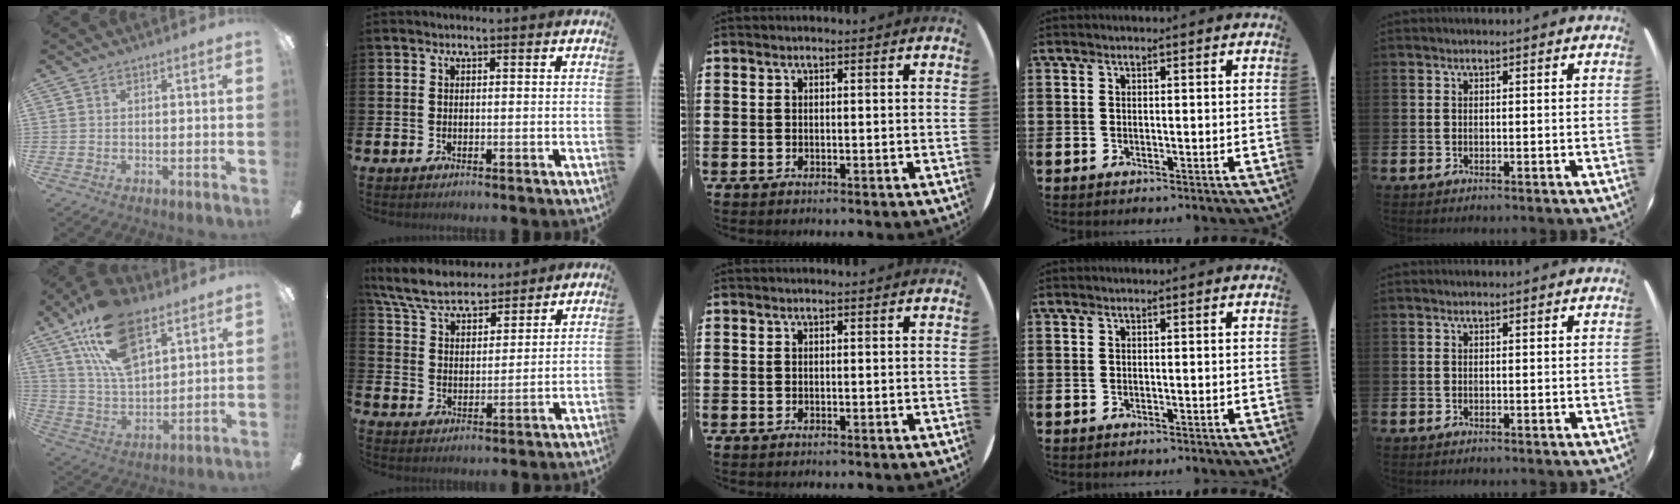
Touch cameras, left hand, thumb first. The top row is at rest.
{"thumb": {"total": 19.2, "force": [11.5, 9.4, 12.2], "torque": [-0.229, -0.039, 0.205]}, "index": {"total": 7.6, "force": [7.1, 2.0, 2.0], "torque": [-0.071, -0.028, 0.131]}}